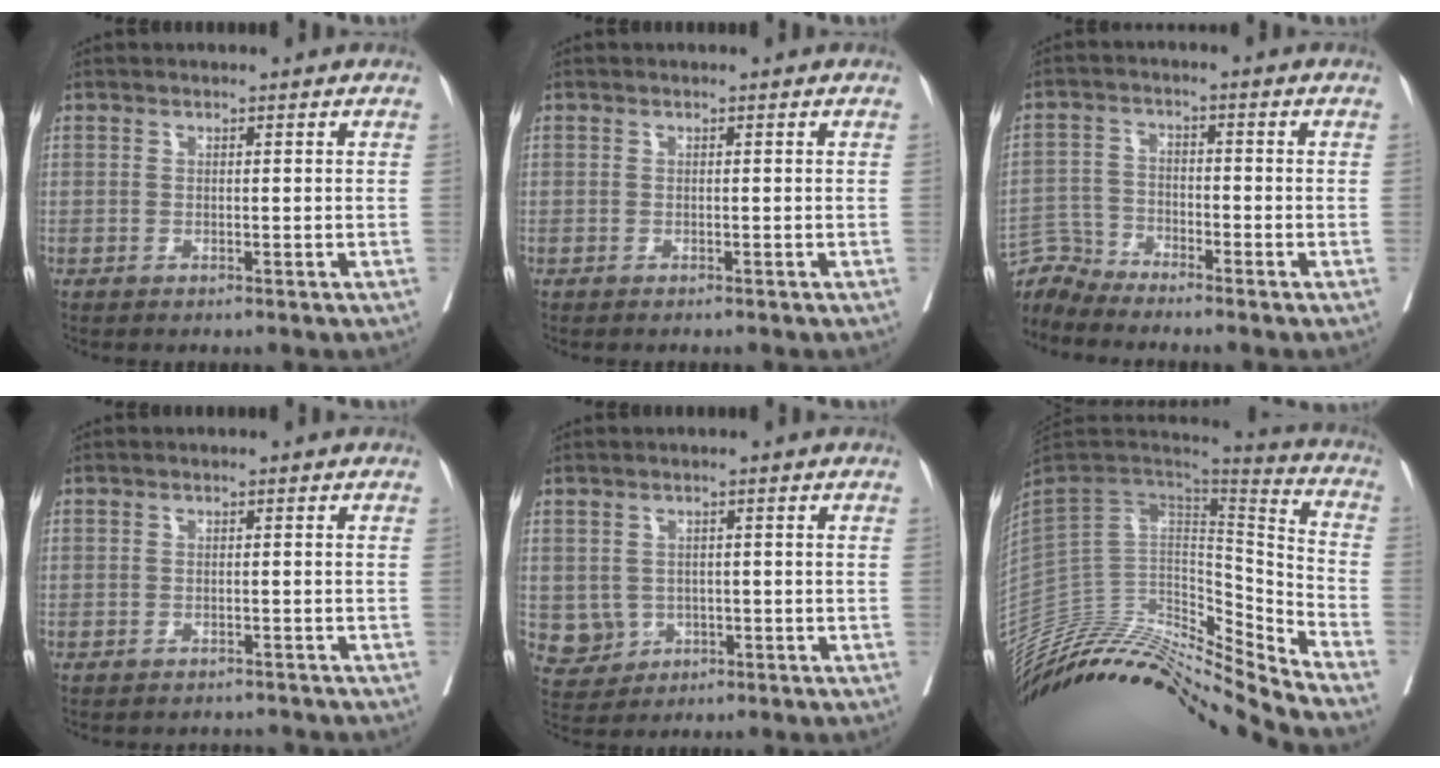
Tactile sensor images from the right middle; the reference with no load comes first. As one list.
[{"total": 0.7, "force": [-0.7, 0.1, 0.2], "torque": [-0.007, -0.003, -0.012]}, {"total": 4.8, "force": [-4.5, -0.6, -1.4], "torque": [0.019, -0.006, -0.089]}, {"total": 3.2, "force": [-3.1, 0.7, -0.2], "torque": [0.006, -0.006, -0.042]}, {"total": 4.5, "force": [-0.6, 4.4, 0.8], "torque": [-0.010, 0.003, -0.002]}, {"total": 25.2, "force": [-23.7, 1.9, 8.4], "torque": [-0.137, 0.016, -0.381]}]